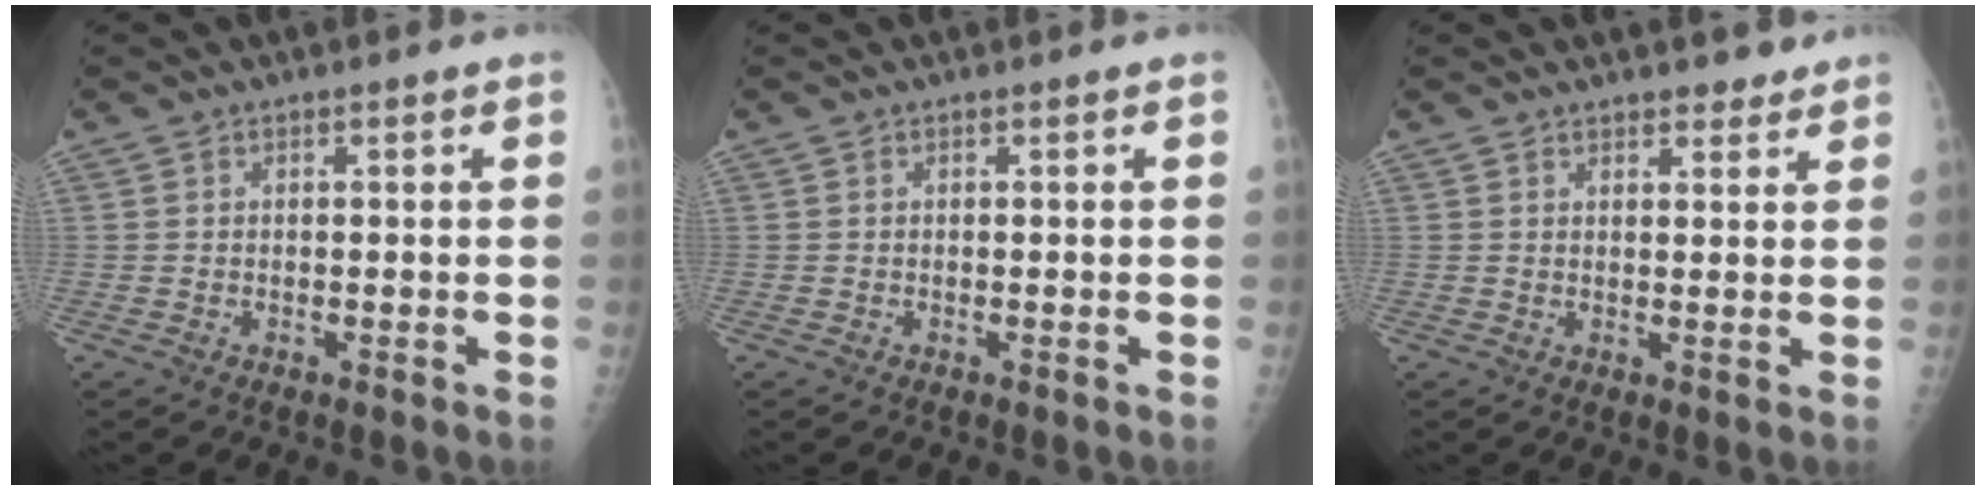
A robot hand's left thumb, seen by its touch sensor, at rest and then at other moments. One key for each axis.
{"total": 0.0}
{"total": 3.6, "fx": 3.0, "fy": 1.5, "fz": 1.3, "tx": 0.006, "ty": -0.014, "tz": 0.039}